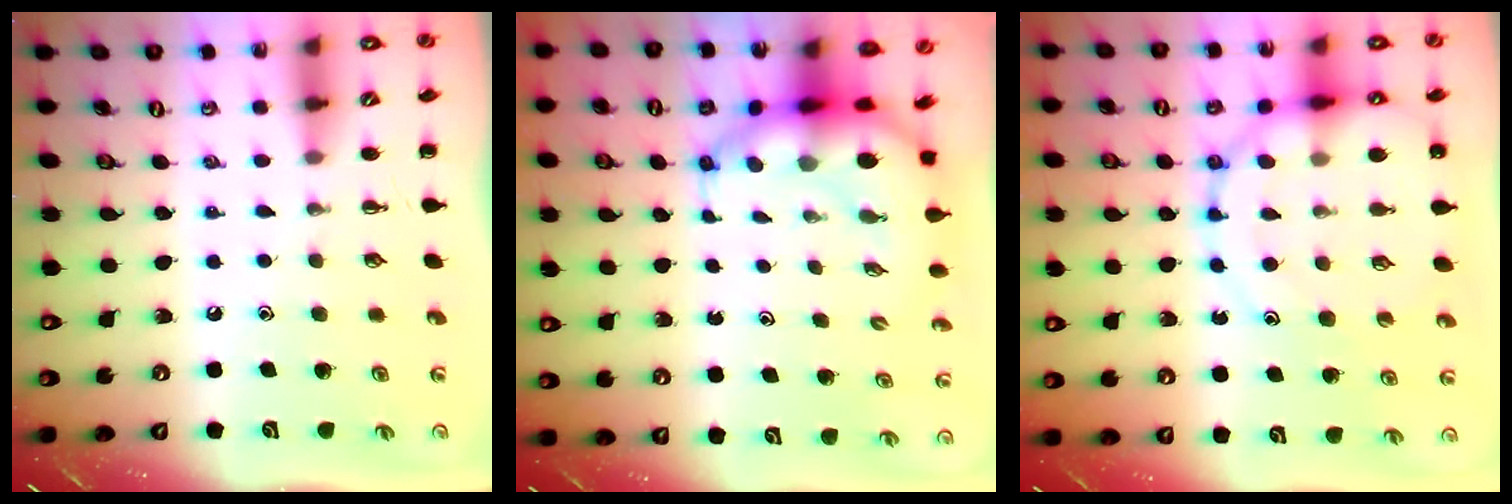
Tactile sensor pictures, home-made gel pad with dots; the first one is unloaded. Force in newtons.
{"total": 8.0, "press": 7.6, "slide": 2.2}
{"total": 15.1, "press": 14.8, "slide": 3.0}